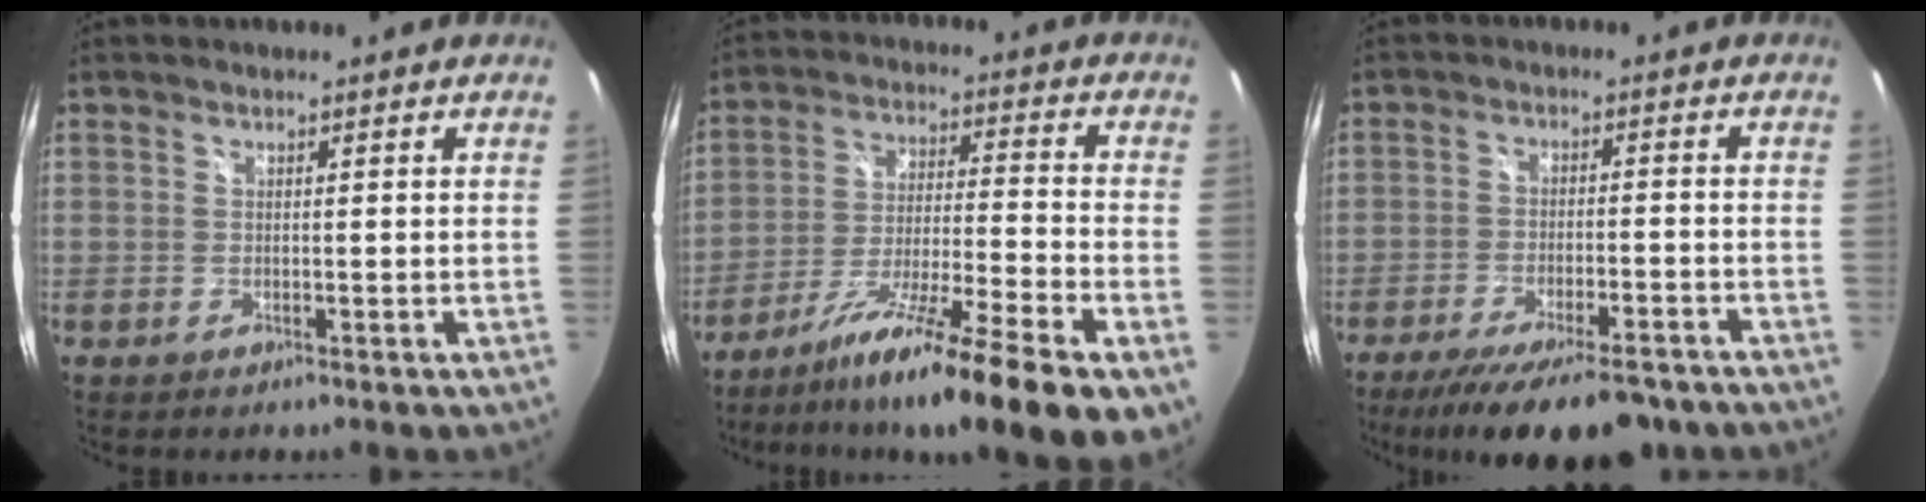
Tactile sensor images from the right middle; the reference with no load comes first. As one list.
[{"total": 19.5, "force": [-12.8, 1.1, 14.7], "torque": [-0.233, -0.037, -0.204]}, {"total": 16.4, "force": [-12.6, 4.6, 9.3], "torque": [-0.177, -0.039, -0.184]}]